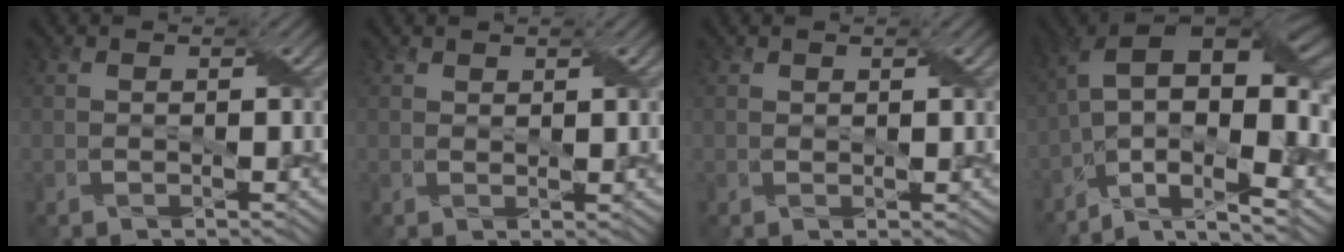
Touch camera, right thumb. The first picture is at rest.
{"total": 1.3, "force": [1.0, 0.5, 0.7], "torque": [-0.015, -0.001, 0.023]}
{"total": 1.0, "force": [0.7, 0.4, 0.6], "torque": [-0.013, 0.000, 0.016]}
{"total": 17.4, "force": [-2.1, 9.1, 14.6], "torque": [-0.261, -0.018, -0.027]}